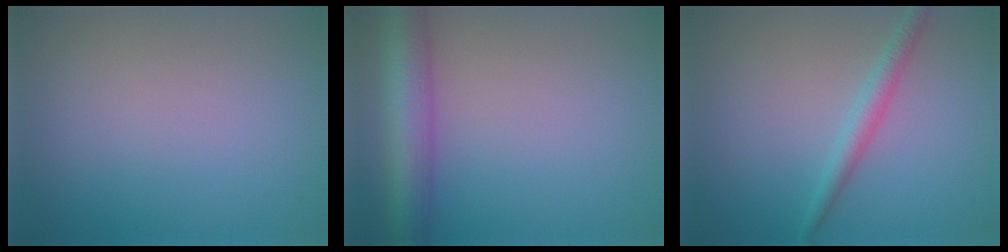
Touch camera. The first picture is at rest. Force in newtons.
{"total": 6.6, "press": 6.6, "slide": 0.3}
{"total": 2.2, "press": 2.2, "slide": 0.1}